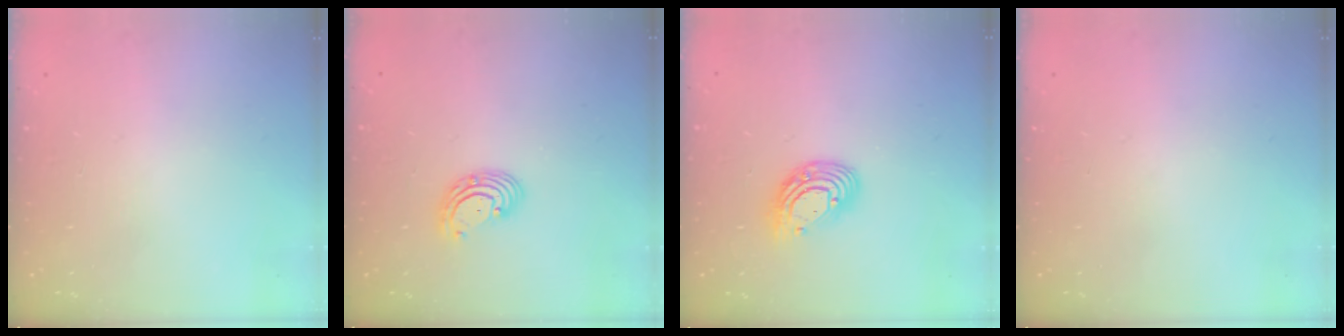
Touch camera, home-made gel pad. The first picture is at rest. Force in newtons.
{"total": 3.9, "press": 3.9, "slide": 0.3}
{"total": 10.1, "press": 10.1, "slide": 0.9}
{"total": 0.0}